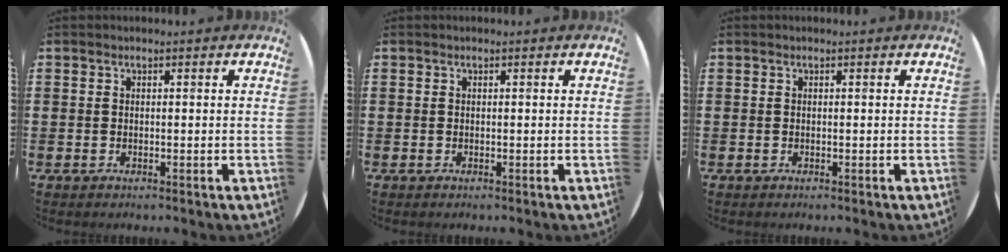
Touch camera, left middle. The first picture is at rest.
{"total": 0.0}
{"total": 0.0}